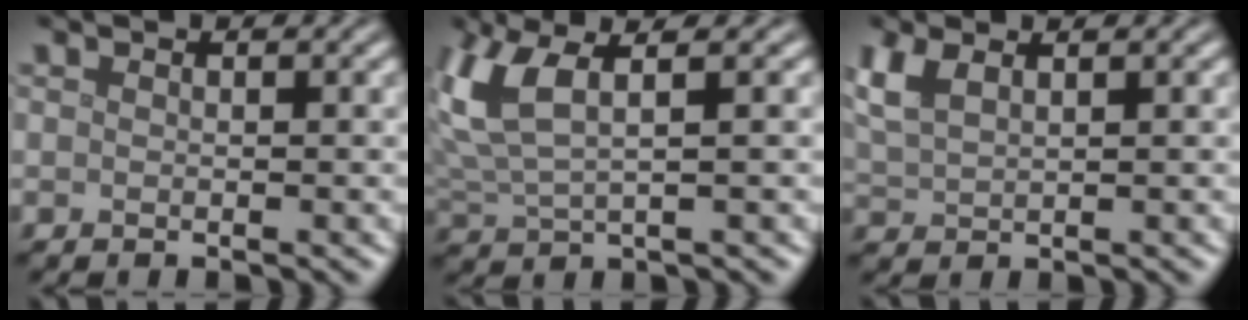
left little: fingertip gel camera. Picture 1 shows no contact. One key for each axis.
{"total": 5.8, "fx": 2.5, "fy": 2.0, "fz": 4.8, "tx": -0.124, "ty": 0.009, "tz": 0.052}
{"total": 3.0, "fx": 1.8, "fy": 1.3, "fz": 2.0, "tx": -0.056, "ty": 0.010, "tz": 0.040}